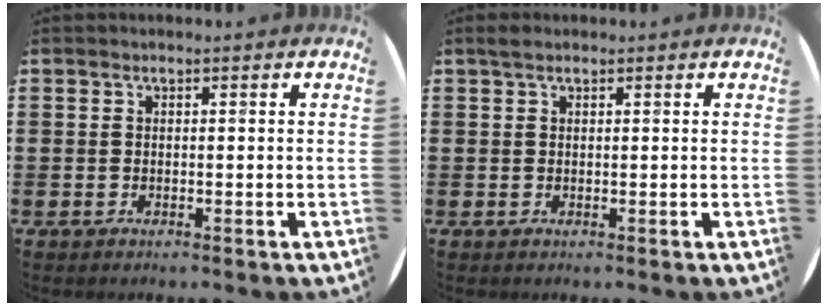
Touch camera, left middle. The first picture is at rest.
{"total": 0.8, "force": [0.6, 0.4, 0.3], "torque": [0.001, 0.001, 0.010]}